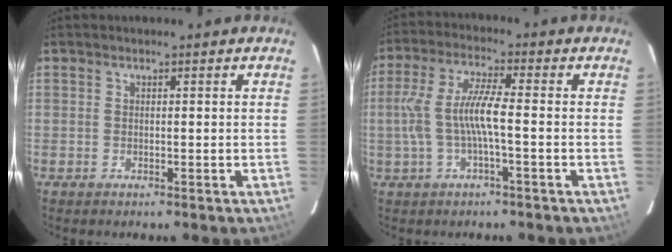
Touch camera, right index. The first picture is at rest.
{"total": 8.3, "force": [-1.3, 1.0, 8.1], "torque": [-0.171, 0.003, -0.018]}